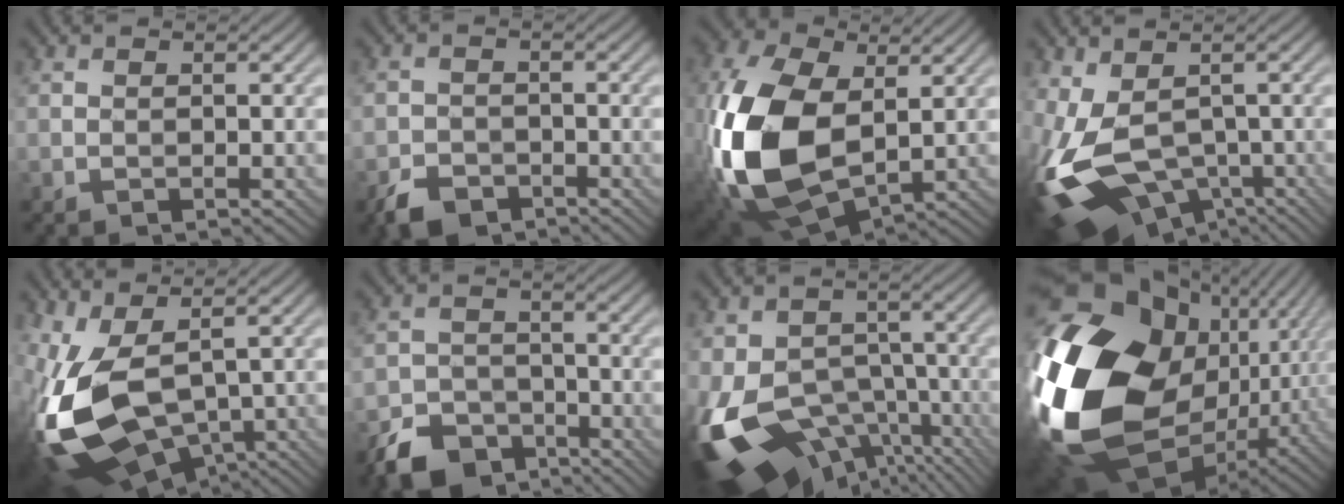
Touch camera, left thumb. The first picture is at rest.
{"total": 4.0, "force": [-2.9, 2.2, 1.6], "torque": [-0.032, -0.006, -0.061]}
{"total": 16.6, "force": [-0.8, 10.7, 12.7], "torque": [-0.340, -0.019, -0.015]}
{"total": 15.6, "force": [-3.7, 9.1, 12.1], "torque": [-0.305, -0.042, -0.037]}
{"total": 16.1, "force": [-2.4, 8.9, 13.2], "torque": [-0.325, -0.055, -0.012]}
{"total": 7.8, "force": [-5.7, 4.3, 3.2], "torque": [-0.064, -0.013, -0.109]}
{"total": 19.5, "force": [-8.7, 13.2, 11.5], "torque": [-0.260, -0.048, -0.100]}
{"total": 23.4, "force": [-1.0, 16.5, 16.5], "torque": [-0.389, -0.049, 0.008]}